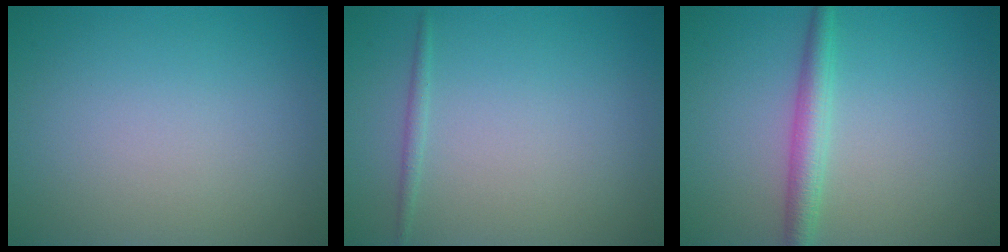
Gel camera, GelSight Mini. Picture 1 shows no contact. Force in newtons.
{"total": 0.8, "press": 0.8, "slide": 0.0}
{"total": 2.7, "press": 2.7, "slide": 0.1}